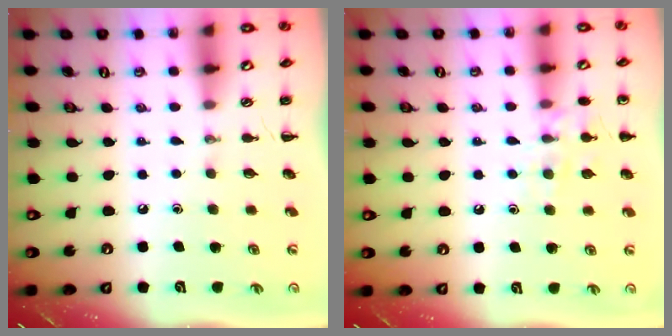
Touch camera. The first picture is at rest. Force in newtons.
{"total": 9.4, "press": 9.4, "slide": 1.1}